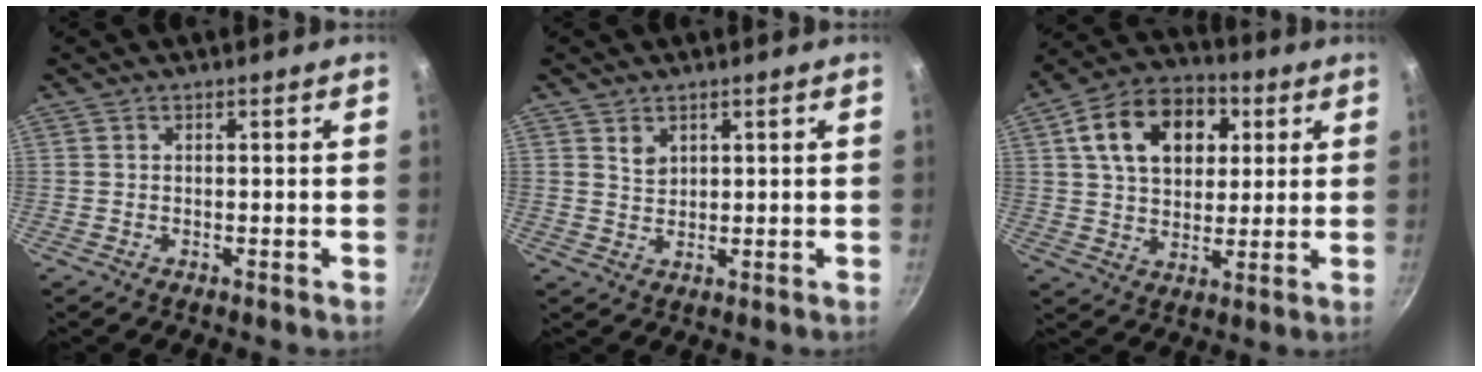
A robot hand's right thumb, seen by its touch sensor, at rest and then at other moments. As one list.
[{"total": 2.6, "force": [1.4, 1.9, 1.0], "torque": [-0.008, -0.005, 0.027]}, {"total": 16.3, "force": [5.0, 11.3, 10.7], "torque": [-0.146, 0.010, 0.073]}]